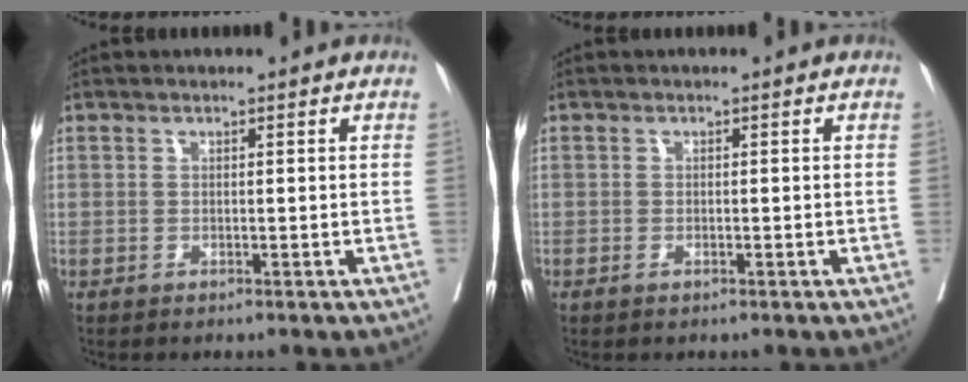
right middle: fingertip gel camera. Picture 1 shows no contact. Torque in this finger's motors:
{"motor_torque": [-0.03, -0.05, -0.02, 0.01]}